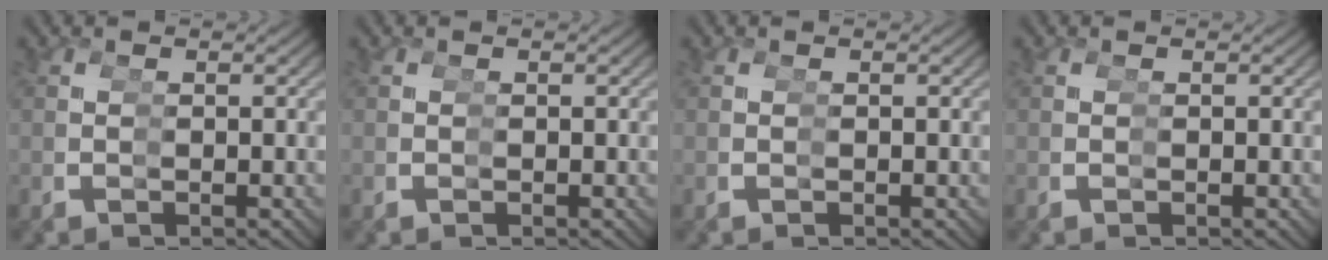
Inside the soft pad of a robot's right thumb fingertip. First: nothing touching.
{"total": 0.0}
{"total": 0.0}
{"total": 0.0}